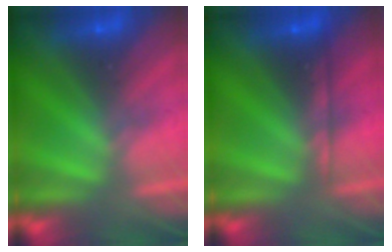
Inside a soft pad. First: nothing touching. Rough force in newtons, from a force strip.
{"total": 2.1}